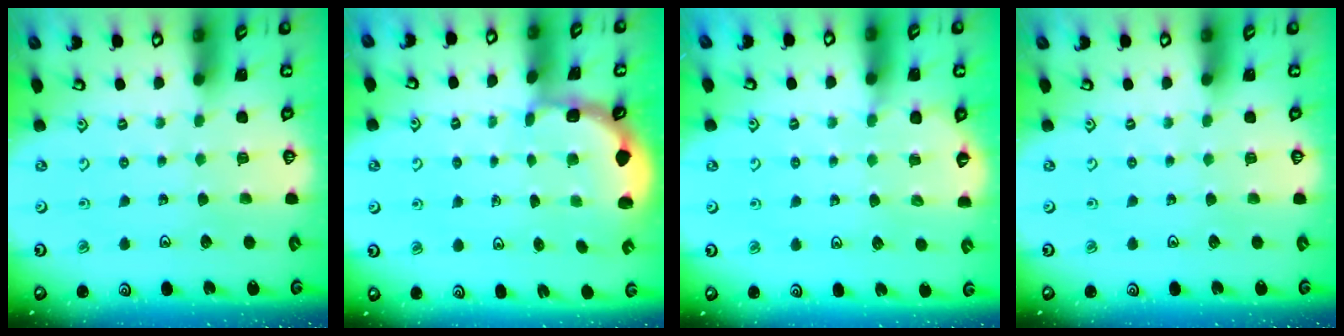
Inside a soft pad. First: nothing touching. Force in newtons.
{"total": 1.9, "press": 1.5, "slide": 1.1}
{"total": 5.2, "press": 4.8, "slide": 1.8}
{"total": 0.0}